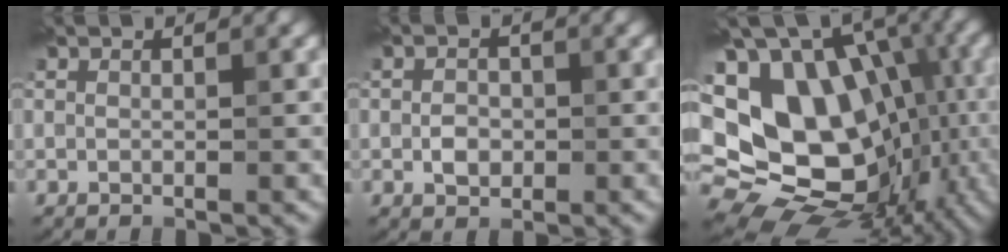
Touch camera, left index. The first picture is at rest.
{"total": 1.8, "force": [-0.4, 1.4, 1.1], "torque": [-0.020, -0.001, -0.011]}
{"total": 19.4, "force": [0.0, 14.4, 13.0], "torque": [-0.205, 0.024, 0.015]}